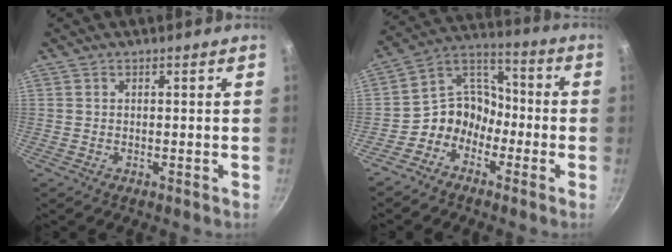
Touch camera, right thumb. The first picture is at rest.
{"total": 9.8, "force": [-4.3, 8.0, 3.8], "torque": [-0.030, 0.074, -0.095]}